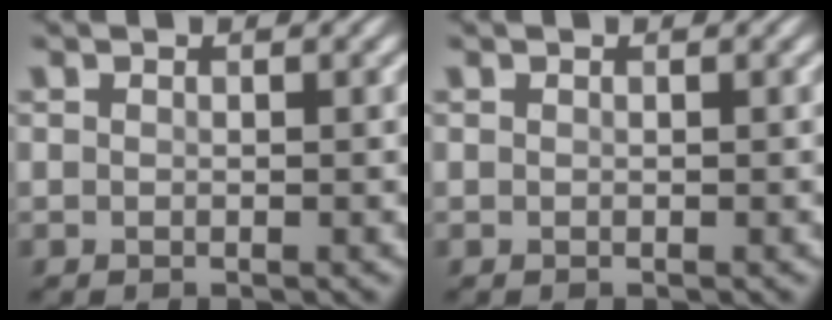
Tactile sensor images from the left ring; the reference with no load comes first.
{"total": 0.0}